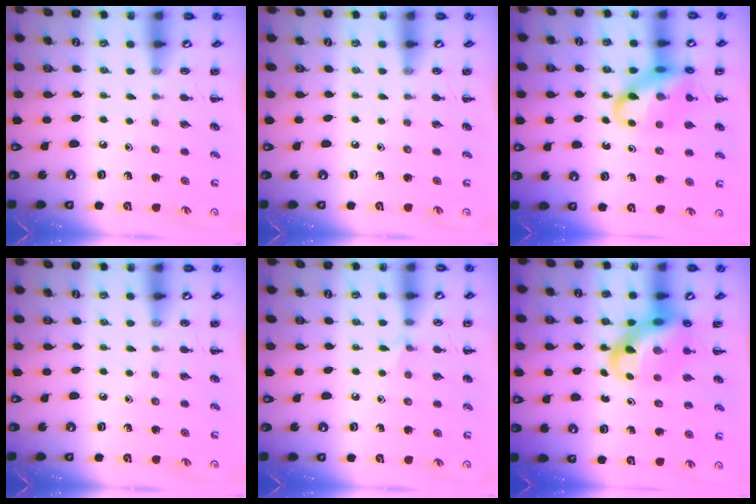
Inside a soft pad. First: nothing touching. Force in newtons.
{"total": 0.0}
{"total": 15.7, "press": 15.5, "slide": 2.6}
{"total": 0.0}
{"total": 4.6, "press": 4.5, "slide": 1.1}
{"total": 10.7, "press": 10.4, "slide": 2.6}